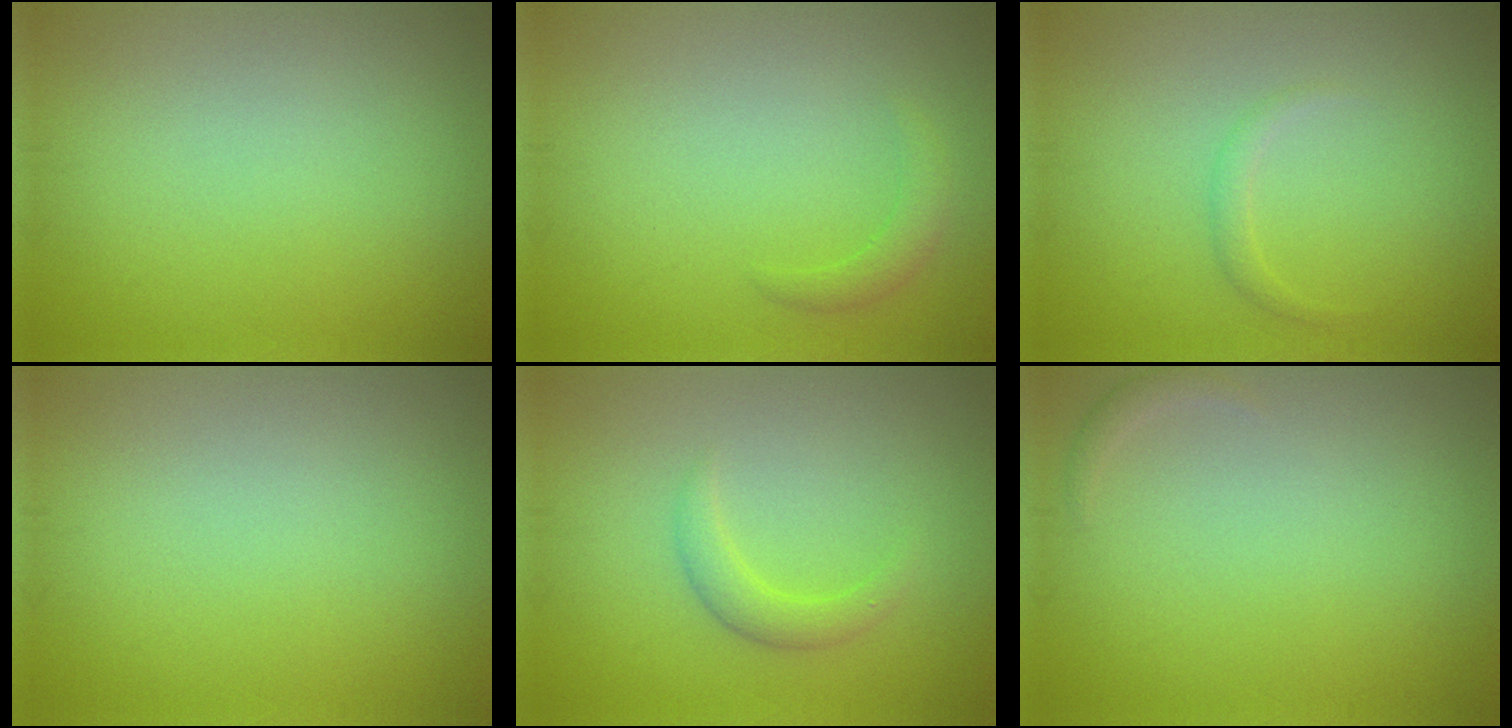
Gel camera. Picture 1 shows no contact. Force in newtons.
{"total": 1.4, "press": 1.4, "slide": 0.0}
{"total": 1.0, "press": 1.0, "slide": 0.1}
{"total": 0.0}
{"total": 1.8, "press": 1.8, "slide": 0.1}
{"total": 0.7, "press": 0.7, "slide": 0.1}